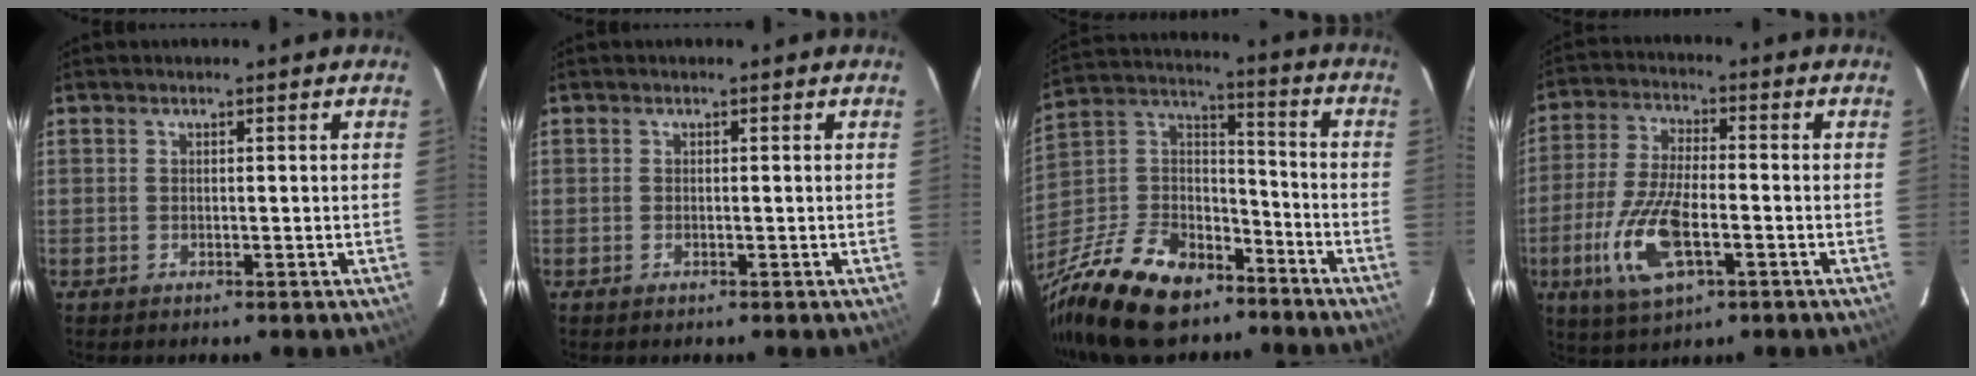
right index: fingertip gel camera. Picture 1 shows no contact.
{"total": 0.0}
{"total": 25.7, "force": [-18.0, 13.2, 12.8], "torque": [-0.295, 0.019, -0.293]}
{"total": 13.3, "force": [-4.6, 5.1, 11.4], "torque": [-0.248, -0.011, -0.087]}